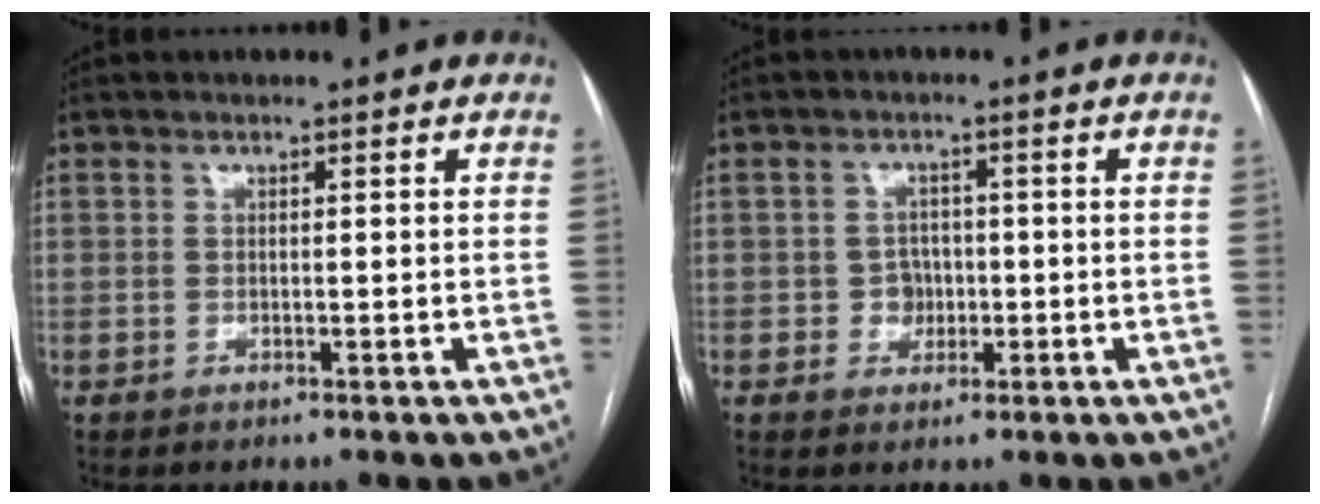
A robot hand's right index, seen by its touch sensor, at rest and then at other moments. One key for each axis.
{"total": 3.1, "fx": -0.6, "fy": 2.9, "fz": 0.9, "tx": -0.003, "ty": 0.009, "tz": -0.004}